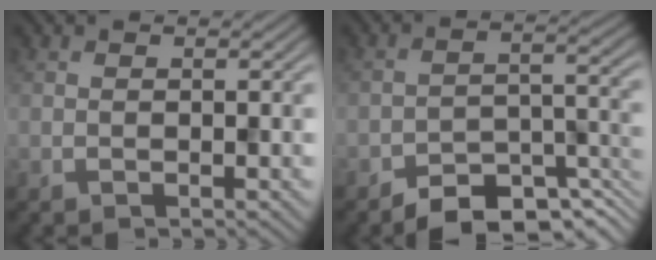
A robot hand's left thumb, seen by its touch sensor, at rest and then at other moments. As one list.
[{"total": 7.4, "force": [-6.1, 2.5, 3.5], "torque": [-0.044, 0.005, -0.108]}]